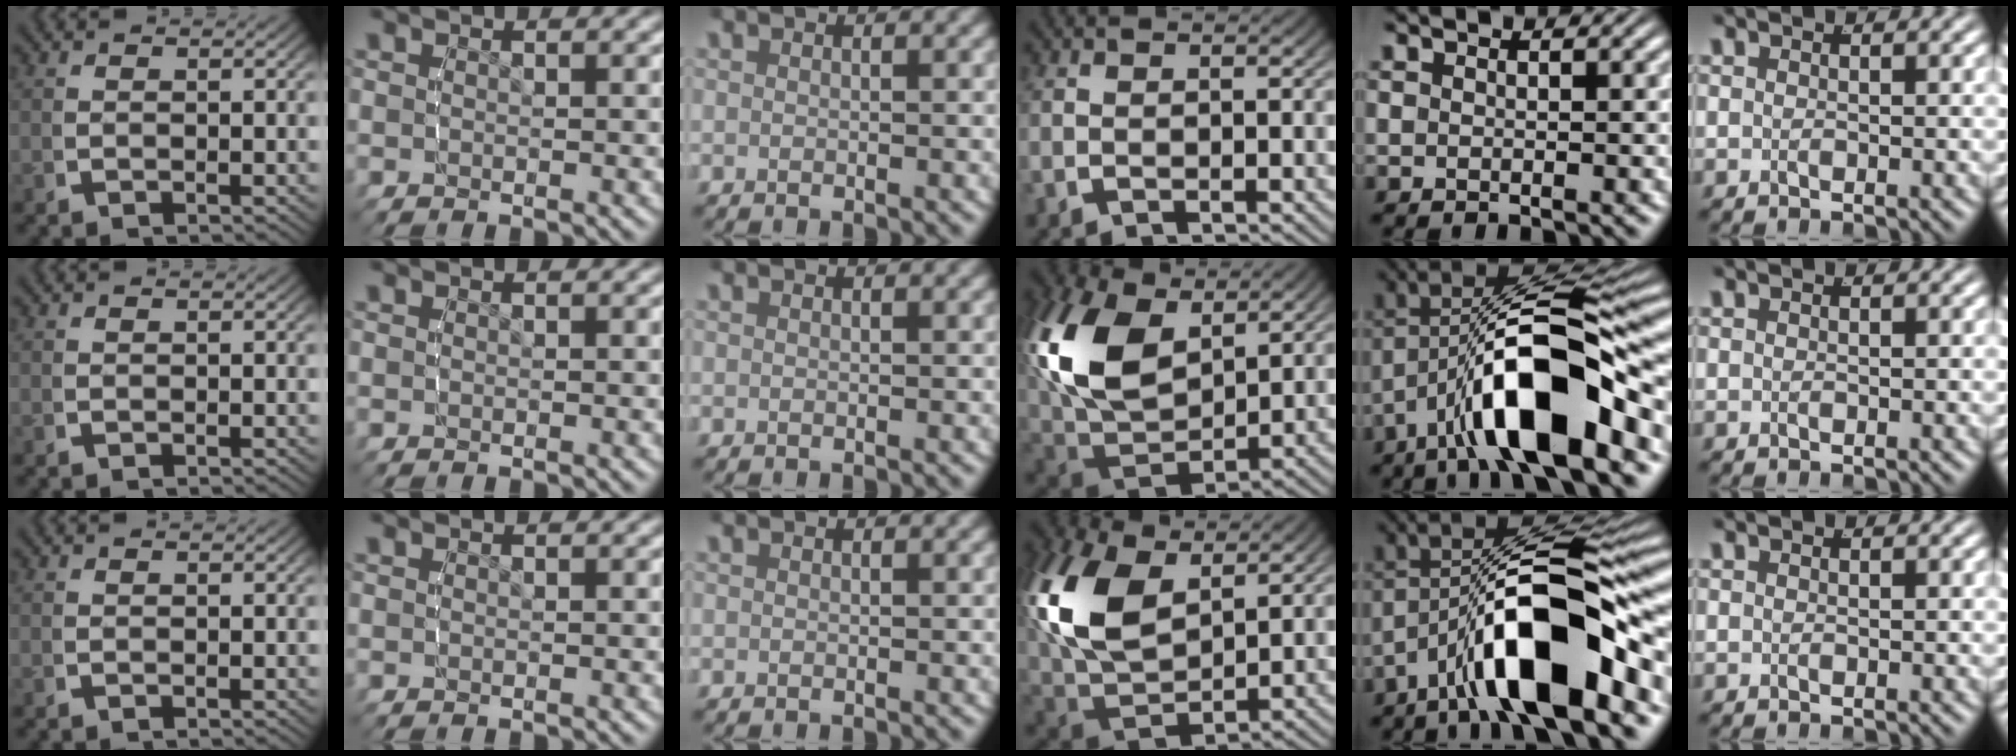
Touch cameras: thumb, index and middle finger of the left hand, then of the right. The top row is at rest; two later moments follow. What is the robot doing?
{"motion": "lift_and_place", "object": "markers"}